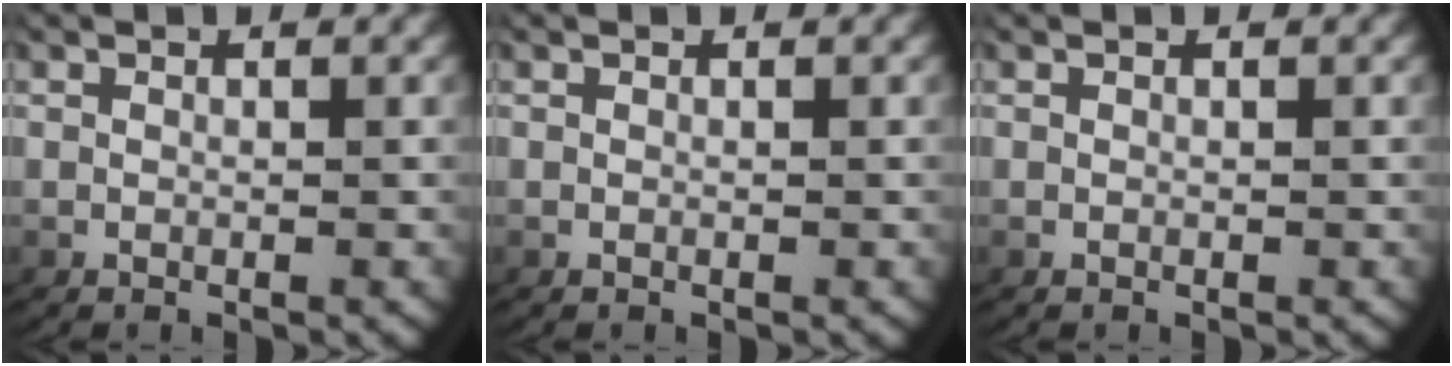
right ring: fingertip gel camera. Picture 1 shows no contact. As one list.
[{"total": 0.0}, {"total": 0.0}]